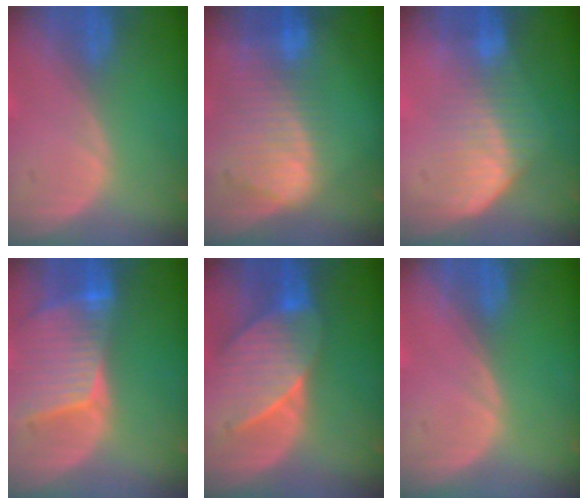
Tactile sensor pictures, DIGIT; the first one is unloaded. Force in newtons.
{"total": 9.3, "press": 8.1, "slide": 4.4}
{"total": 7.6, "press": 6.3, "slide": 4.2}
{"total": 9.0, "press": 8.0, "slide": 4.1}
{"total": 7.6, "press": 7.6, "slide": 0.1}
{"total": 0.0}